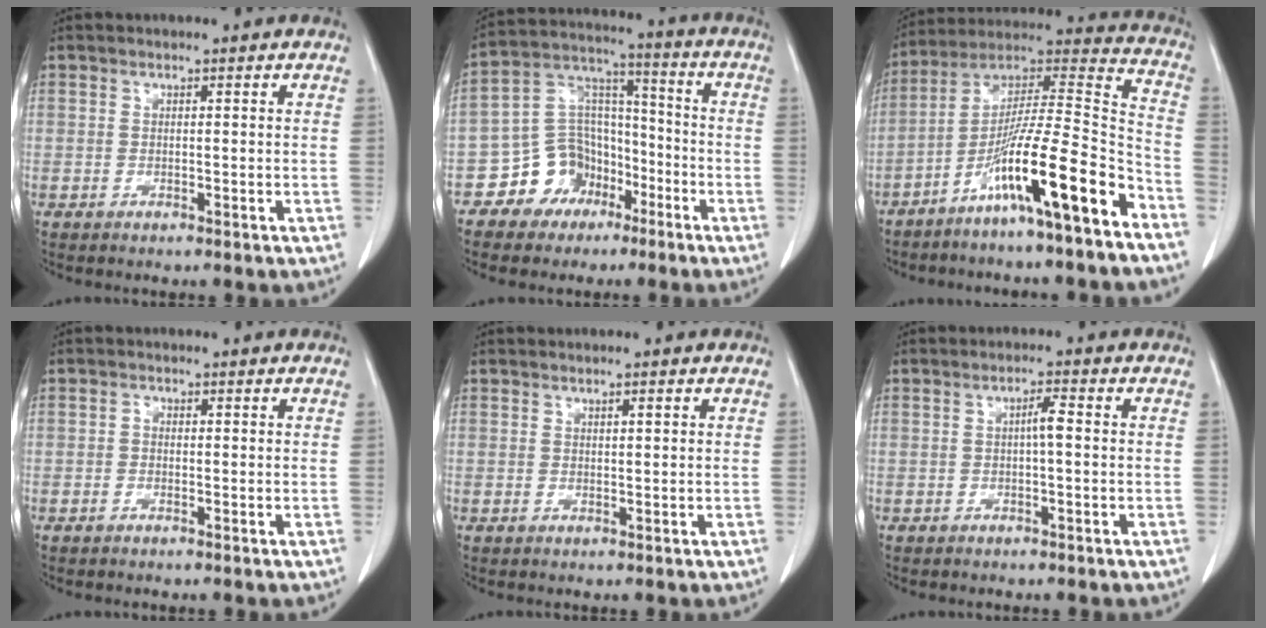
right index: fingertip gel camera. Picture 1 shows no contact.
{"total": 10.5, "force": [-5.6, 8.4, 2.9], "torque": [-0.056, 0.046, -0.093]}
{"total": 17.3, "force": [-9.9, -0.1, 14.2], "torque": [-0.246, 0.001, -0.174]}
{"total": 0.7, "force": [-0.2, 0.4, 0.4], "torque": [-0.005, 0.002, -0.007]}
{"total": 0.9, "force": [0.5, 0.1, 0.8], "torque": [-0.014, 0.000, 0.009]}
{"total": 2.0, "force": [0.0, 0.1, 2.0], "torque": [-0.034, 0.005, 0.001]}